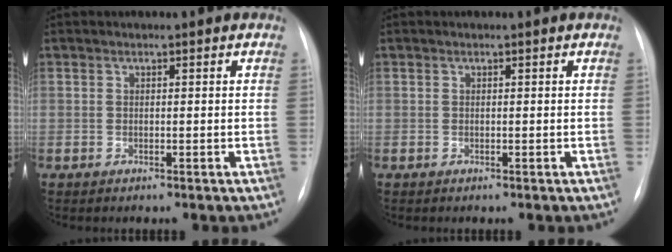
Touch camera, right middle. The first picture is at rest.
{"total": 0.0}